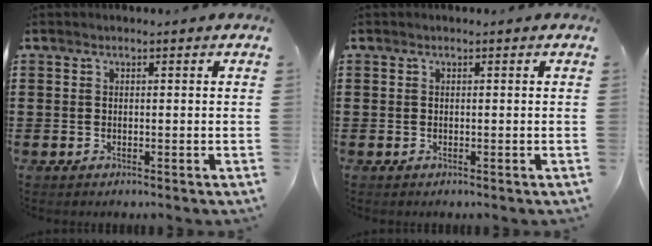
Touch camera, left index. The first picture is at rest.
{"total": 0.0}